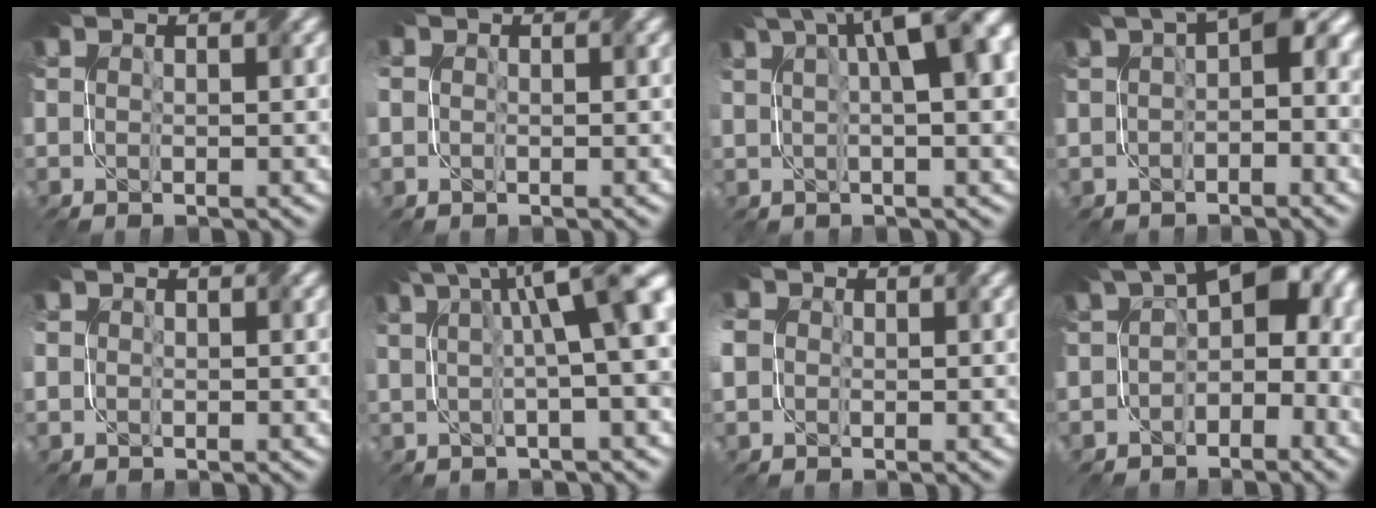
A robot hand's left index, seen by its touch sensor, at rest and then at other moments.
{"total": 1.6, "force": [0.4, 1.5, 0.3], "torque": [-0.010, 0.013, 0.002]}
{"total": 8.7, "force": [3.9, 2.6, 7.3], "torque": [-0.107, 0.026, 0.061]}
{"total": 3.7, "force": [0.8, 1.7, 3.2], "torque": [-0.036, 0.015, 0.002]}
{"total": 1.4, "force": [0.6, 1.2, -0.4], "torque": [0.009, 0.010, 0.007]}
{"total": 8.8, "force": [2.9, 2.5, 7.9], "torque": [-0.092, 0.029, 0.040]}
{"total": 4.7, "force": [0.7, 4.3, 1.8], "torque": [-0.052, 0.019, -0.013]}
{"total": 7.3, "force": [-0.2, 4.7, 5.5], "torque": [-0.069, 0.016, -0.018]}